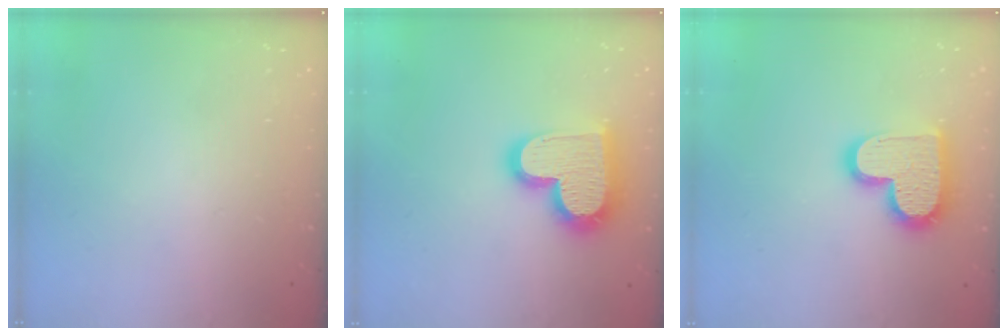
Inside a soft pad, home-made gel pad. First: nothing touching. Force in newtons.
{"total": 20.7, "press": 20.7, "slide": 1.5}
{"total": 16.0, "press": 16.0, "slide": 1.1}